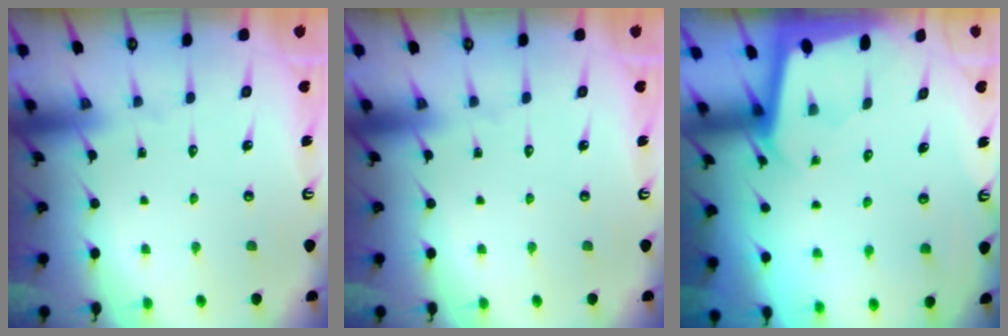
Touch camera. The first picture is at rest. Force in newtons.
{"total": 0.0}
{"total": 2.0, "press": 2.0, "slide": 0.1}